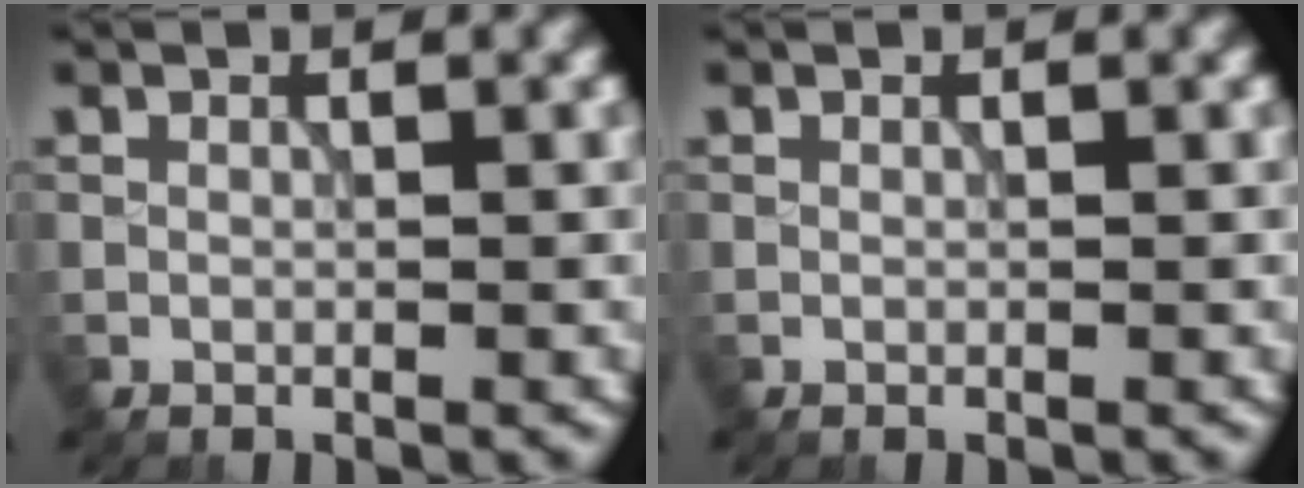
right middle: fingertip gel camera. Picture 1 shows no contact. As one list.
[{"total": 0.0}]